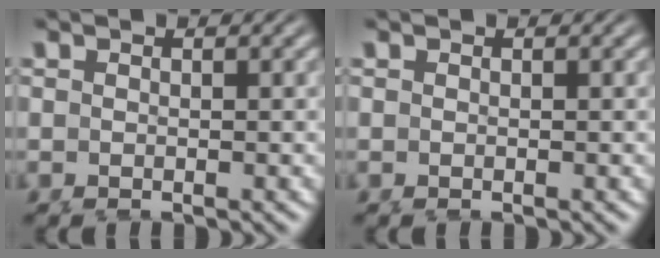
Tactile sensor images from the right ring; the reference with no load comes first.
{"total": 0.0}